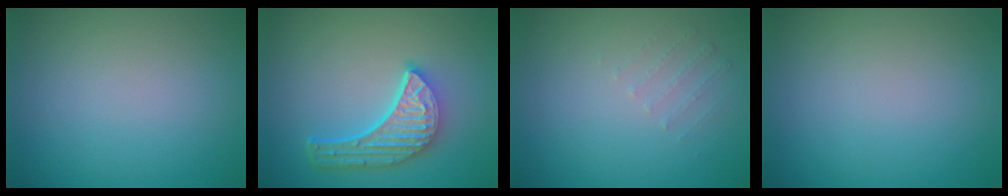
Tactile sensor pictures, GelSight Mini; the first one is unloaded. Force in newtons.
{"total": 5.7, "press": 4.2, "slide": 3.8}
{"total": 0.6, "press": 0.5, "slide": 0.4}
{"total": 0.0}